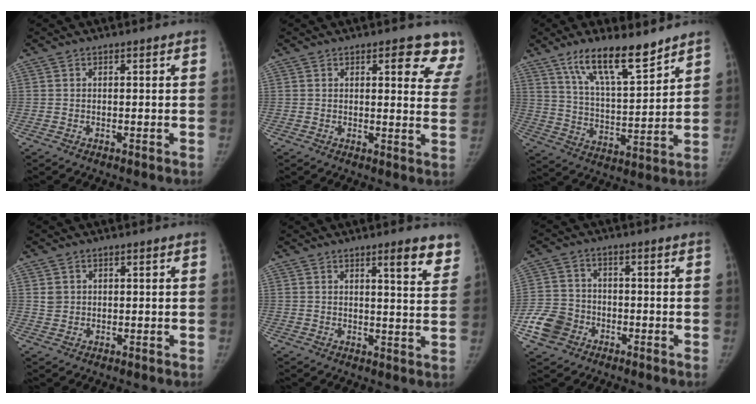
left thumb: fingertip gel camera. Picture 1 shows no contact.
{"total": 9.7, "force": [6.7, 3.7, 6.0], "torque": [-0.026, -0.032, 0.057]}
{"total": 13.8, "force": [9.9, 3.6, 8.9], "torque": [-0.136, -0.063, 0.183]}
{"total": 2.0, "force": [0.6, 1.8, 0.6], "torque": [-0.003, -0.004, 0.014]}
{"total": 7.6, "force": [5.1, 1.5, 5.5], "torque": [-0.049, -0.030, 0.065]}
{"total": 7.9, "force": [-3.5, 6.4, 2.8], "torque": [-0.045, 0.019, -0.068]}